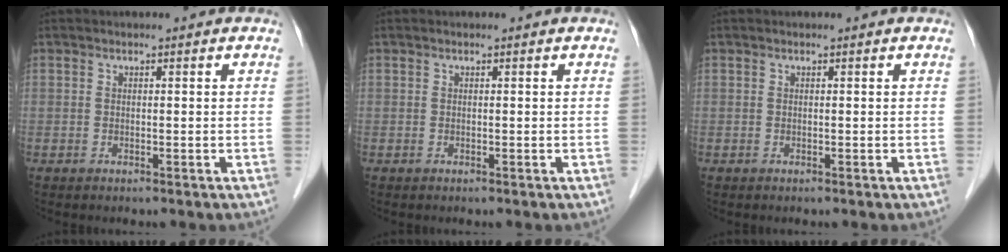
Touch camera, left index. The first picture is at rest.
{"total": 0.0}
{"total": 0.0}